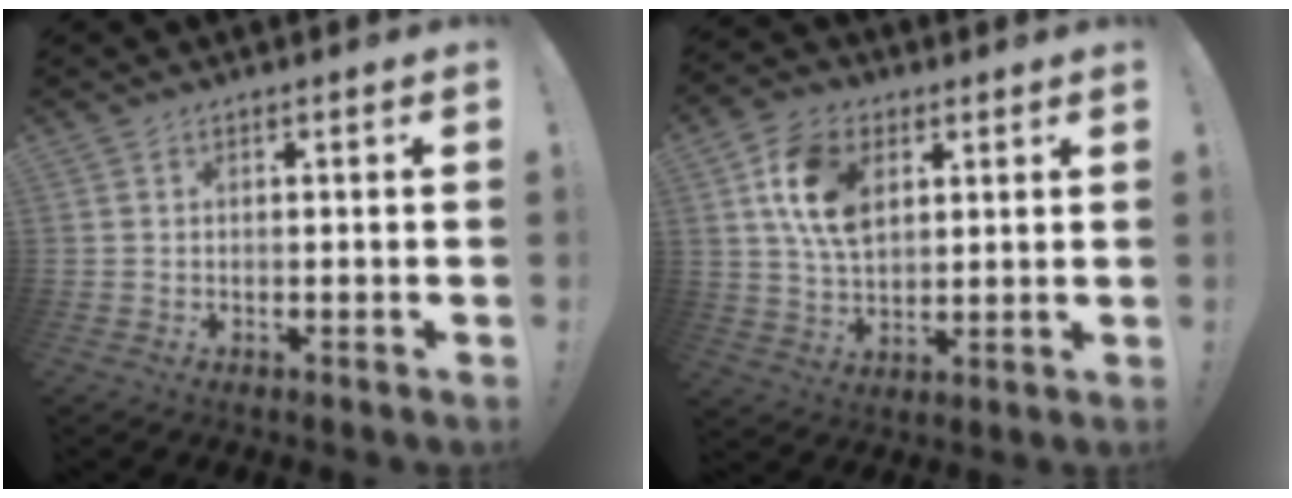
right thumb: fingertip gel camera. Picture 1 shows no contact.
{"total": 14.7, "force": [5.2, 10.1, 9.4], "torque": [-0.170, -0.001, 0.100]}